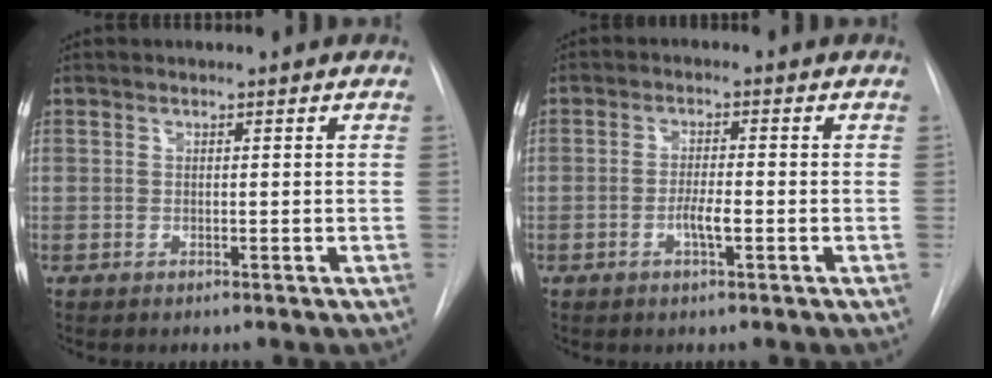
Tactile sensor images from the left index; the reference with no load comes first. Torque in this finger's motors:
{"motor_torque": [0.50, 0.14, 0.06, 0.04]}